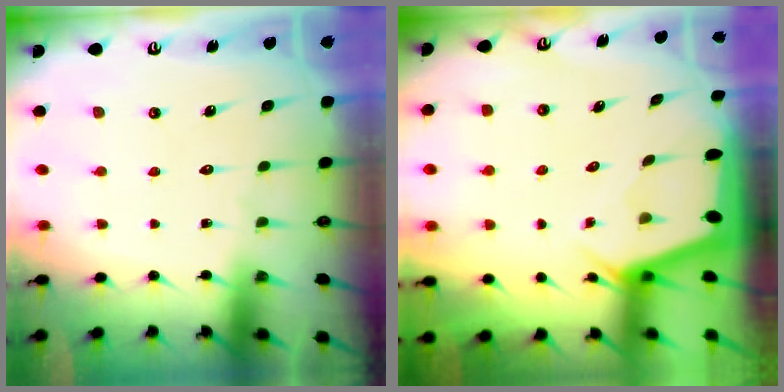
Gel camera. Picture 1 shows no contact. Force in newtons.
{"total": 2.2, "press": 2.2, "slide": 0.3}